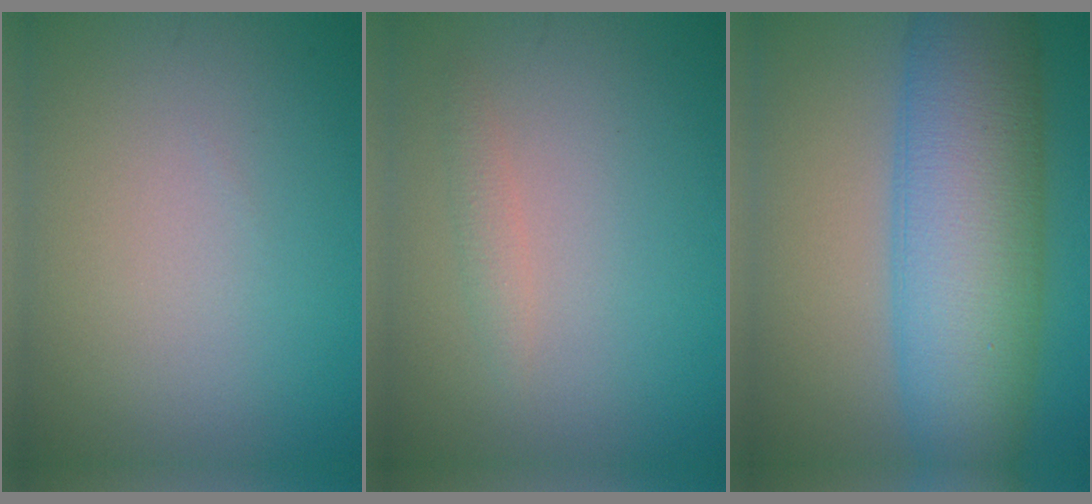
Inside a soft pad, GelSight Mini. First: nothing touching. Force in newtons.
{"total": 1.1, "press": 1.1, "slide": 0.0}
{"total": 11.5, "press": 11.5, "slide": 0.2}